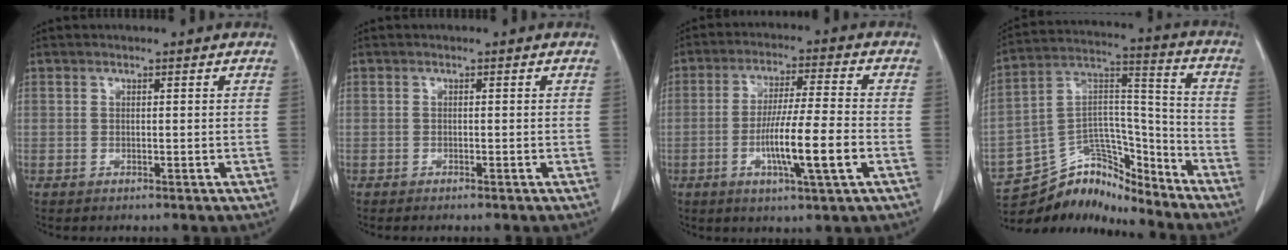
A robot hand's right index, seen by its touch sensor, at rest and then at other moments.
{"total": 0.9, "force": [-0.7, 0.0, 0.5], "torque": [-0.011, -0.002, -0.009]}
{"total": 10.7, "force": [-3.1, -0.1, 10.3], "torque": [-0.187, -0.011, -0.058]}
{"total": 12.7, "force": [-12.0, 3.8, 1.6], "torque": [-0.015, 0.077, -0.212]}